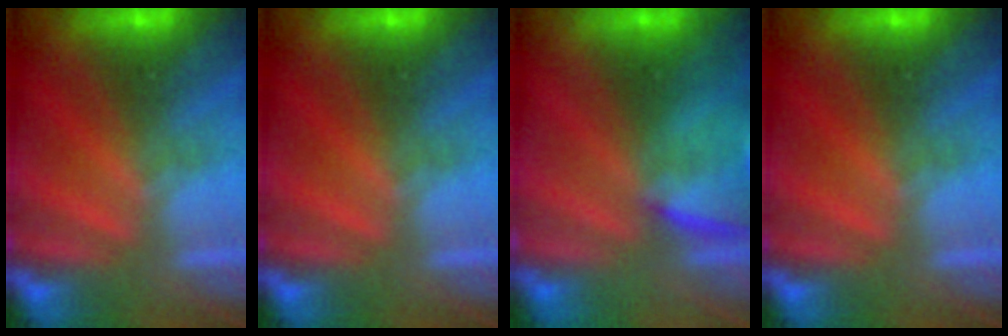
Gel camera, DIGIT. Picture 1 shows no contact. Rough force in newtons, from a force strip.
{"total": 0.0}
{"total": 6.6}
{"total": 0.0}